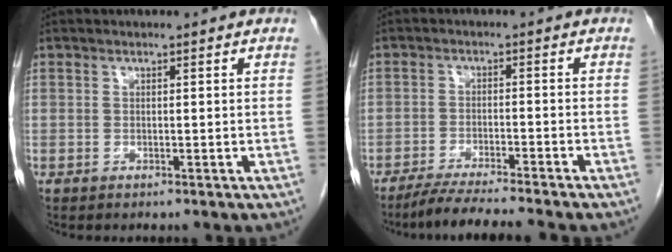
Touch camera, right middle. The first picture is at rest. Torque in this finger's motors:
{"motor_torque": [0.97, -0.91, 0.12, 0.03]}